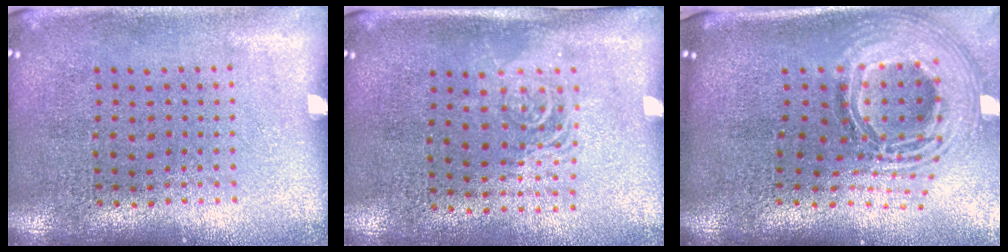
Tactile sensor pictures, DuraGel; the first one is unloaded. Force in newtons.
{"total": 1.5, "press": 1.2, "slide": 0.9}
{"total": 2.9, "press": 2.1, "slide": 2.1}